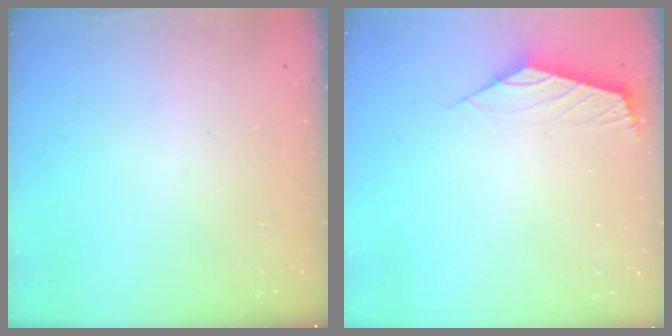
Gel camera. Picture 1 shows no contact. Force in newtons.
{"total": 2.6, "press": 2.6, "slide": 0.7}